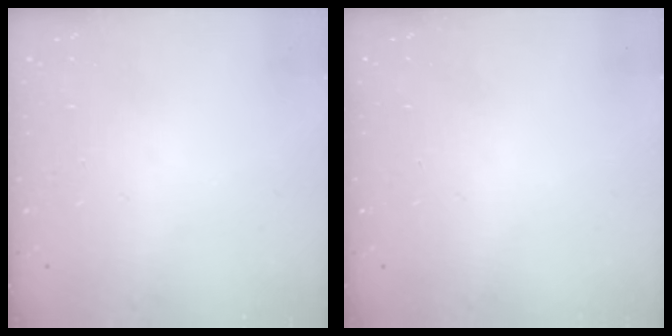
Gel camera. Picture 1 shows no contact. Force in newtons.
{"total": 0.0}